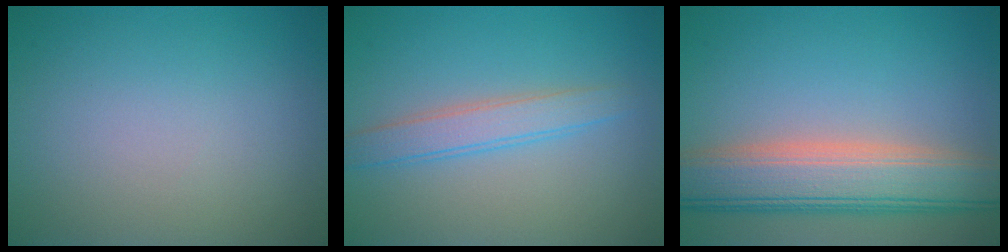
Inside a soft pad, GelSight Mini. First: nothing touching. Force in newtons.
{"total": 2.8, "press": 2.7, "slide": 0.1}
{"total": 8.2, "press": 8.2, "slide": 0.8}